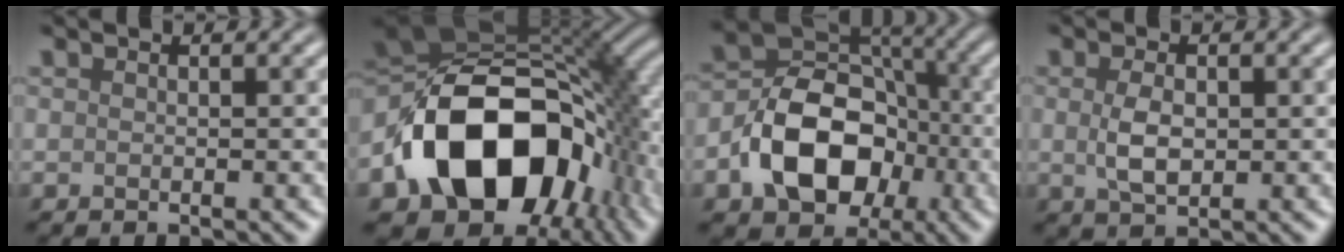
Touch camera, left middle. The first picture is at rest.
{"total": 16.9, "force": [-4.0, 11.5, 11.8], "torque": [-0.206, -0.007, -0.074]}
{"total": 10.3, "force": [-3.2, 7.2, 6.6], "torque": [-0.117, 0.004, -0.063]}
{"total": 2.7, "force": [0.2, 1.5, 2.3], "torque": [-0.052, 0.000, 0.006]}